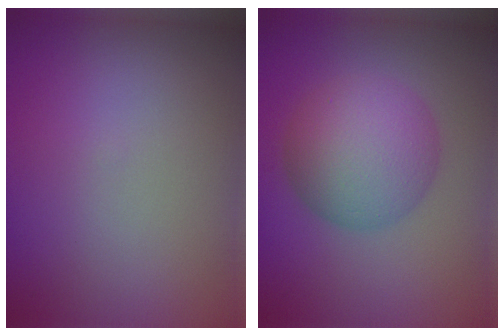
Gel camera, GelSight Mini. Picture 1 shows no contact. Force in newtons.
{"total": 6.9, "press": 6.9, "slide": 0.1}